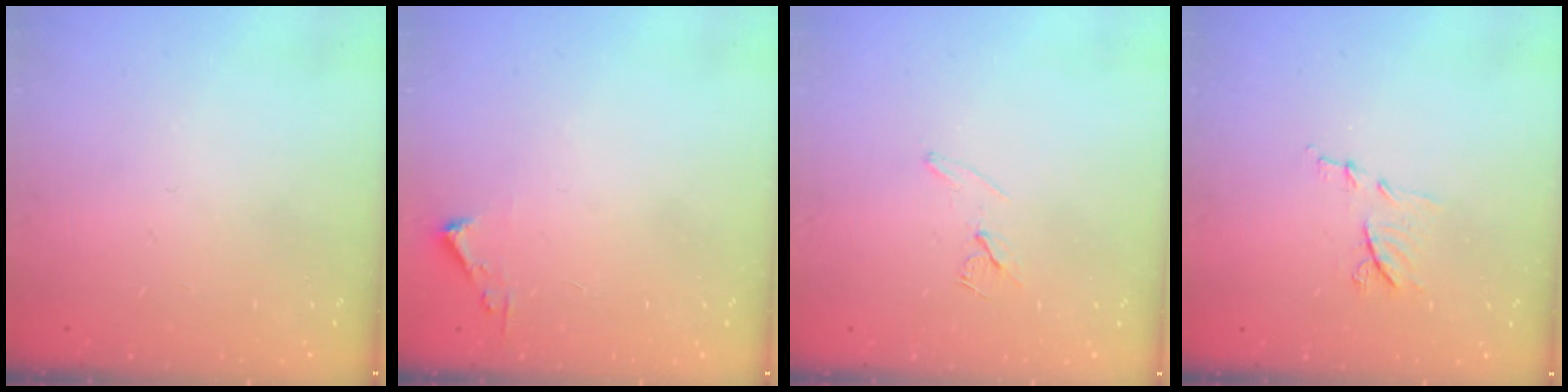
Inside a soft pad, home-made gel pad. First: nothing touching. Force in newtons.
{"total": 2.4, "press": 2.4, "slide": 0.3}
{"total": 6.7, "press": 6.0, "slide": 3.0}
{"total": 6.9, "press": 6.9, "slide": 0.5}